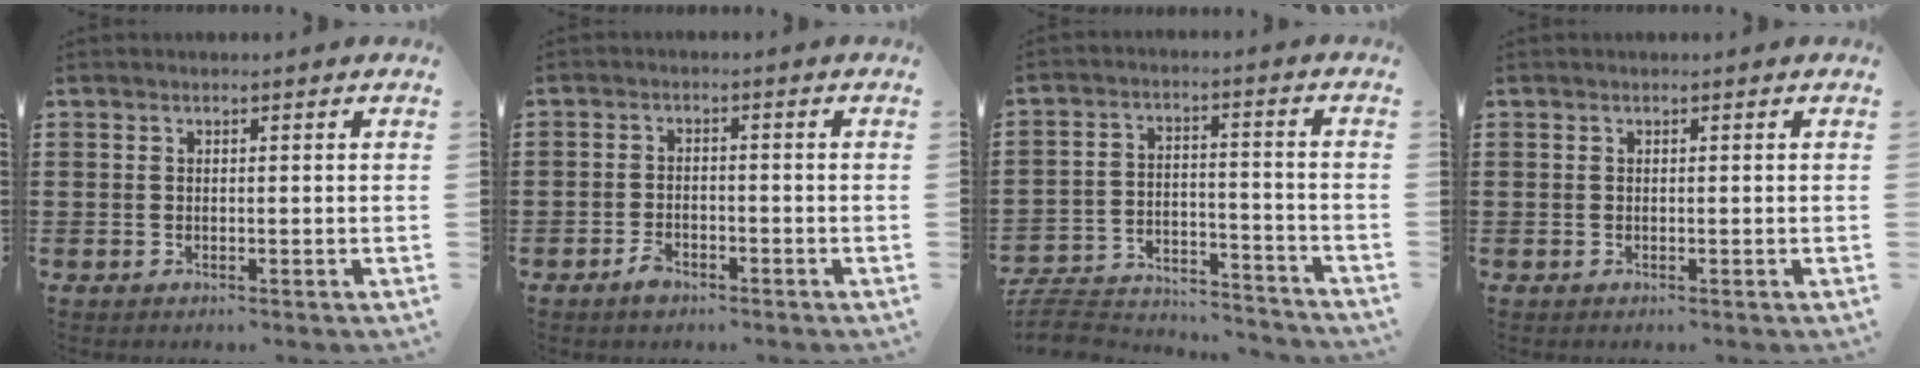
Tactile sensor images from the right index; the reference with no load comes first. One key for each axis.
{"total": 2.2, "fx": -1.6, "fy": 1.1, "fz": 0.9, "tx": -0.019, "ty": 0.004, "tz": -0.032}
{"total": 7.2, "fx": -6.8, "fy": 1.2, "fz": 1.9, "tx": -0.050, "ty": 0.002, "tz": -0.138}
{"total": 0.0}